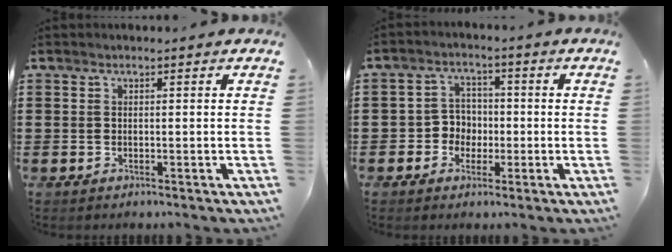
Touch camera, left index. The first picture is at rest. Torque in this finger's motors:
{"motor_torque": [0.44, 0.44, 0.15, 0.02]}